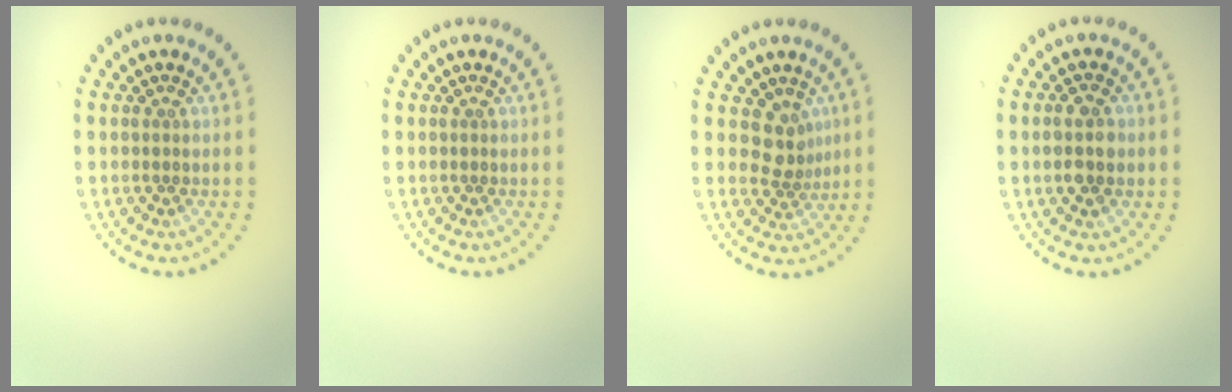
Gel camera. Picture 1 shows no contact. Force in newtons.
{"total": 0.0}
{"total": 2.5, "press": 1.9, "slide": 1.7}
{"total": 2.4, "press": 2.4, "slide": 0.3}